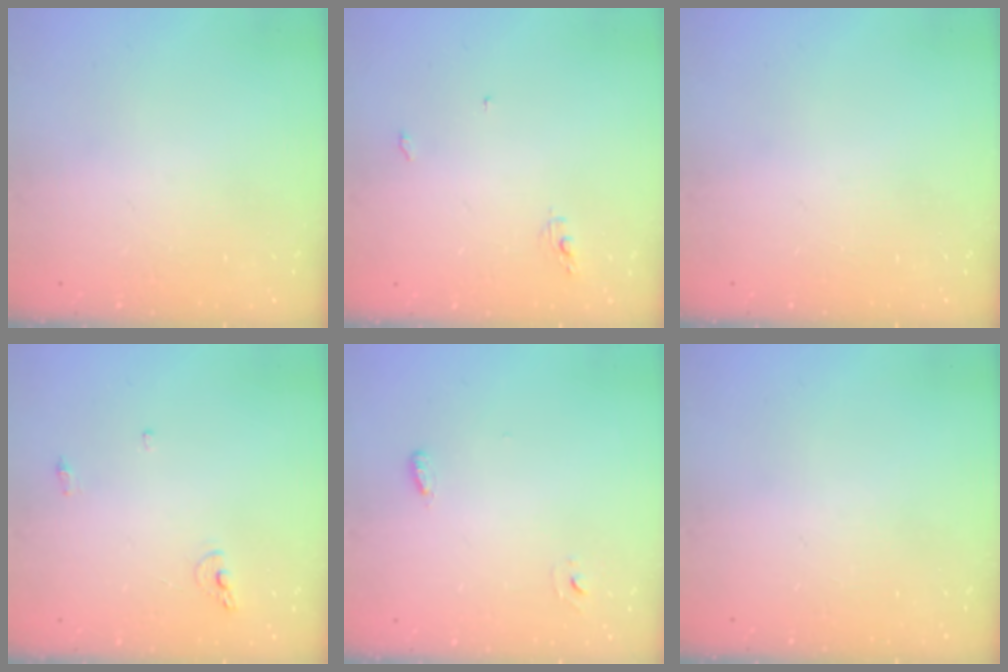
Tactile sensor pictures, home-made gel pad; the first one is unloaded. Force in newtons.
{"total": 3.4, "press": 3.4, "slide": 0.0}
{"total": 0.0}
{"total": 6.6, "press": 6.6, "slide": 0.7}
{"total": 2.6, "press": 2.5, "slide": 0.6}
{"total": 0.0}